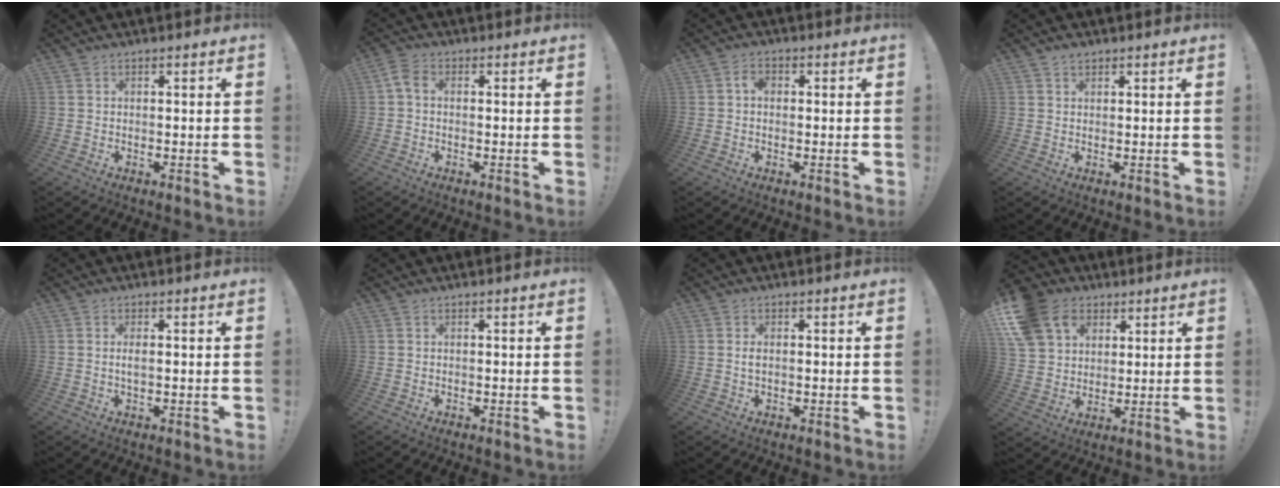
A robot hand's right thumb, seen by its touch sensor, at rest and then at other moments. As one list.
[{"total": 3.4, "force": [0.3, 2.2, 2.5], "torque": [-0.054, 0.006, 0.005]}, {"total": 6.8, "force": [1.0, 4.7, 4.8], "torque": [-0.092, 0.009, 0.018]}, {"total": 1.3, "force": [1.1, 0.7, 0.5], "torque": [-0.008, -0.003, 0.019]}, {"total": 1.7, "force": [0.0, 0.4, 1.6], "torque": [-0.025, -0.002, -0.001]}, {"total": 0.0}, {"total": 1.3, "force": [0.1, 0.6, 1.2], "torque": [-0.018, 0.000, 0.000]}, {"total": 15.5, "force": [6.7, 12.2, 6.8], "torque": [-0.128, -0.027, 0.135]}]